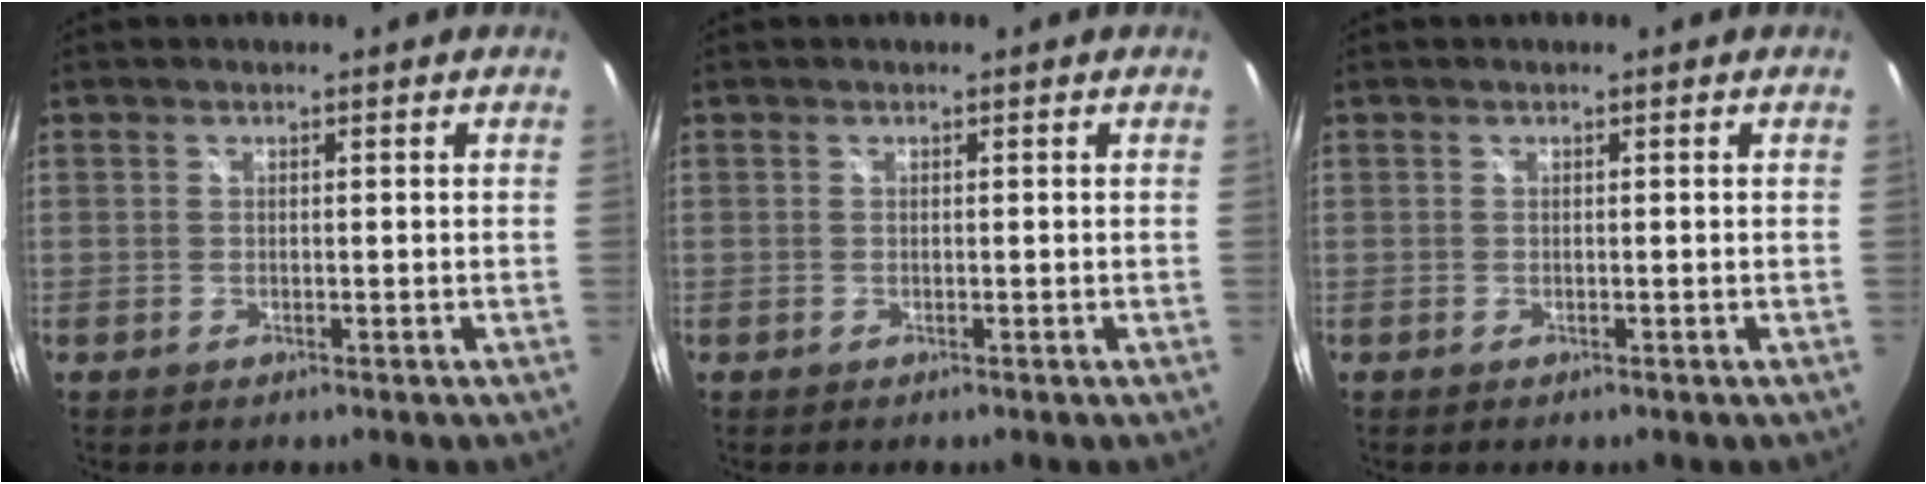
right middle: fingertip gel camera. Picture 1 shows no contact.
{"total": 0.0}
{"total": 0.0}